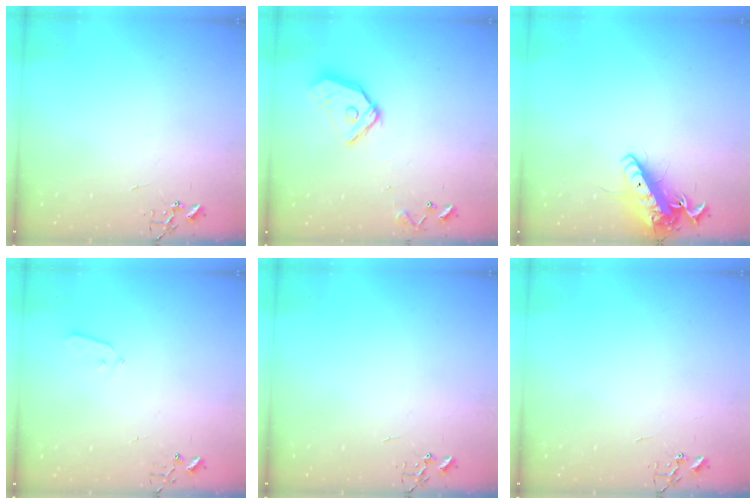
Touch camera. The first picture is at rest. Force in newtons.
{"total": 12.2, "press": 12.2, "slide": 1.1}
{"total": 13.9, "press": 13.7, "slide": 2.5}
{"total": 3.6, "press": 3.6, "slide": 0.6}
{"total": 0.0}
{"total": 0.0}